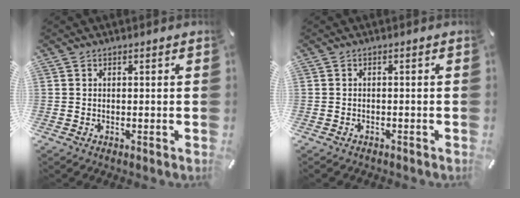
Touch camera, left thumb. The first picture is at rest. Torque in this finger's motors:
{"motor_torque": [0.07, -0.04, -0.10, 0.19, 0.01]}